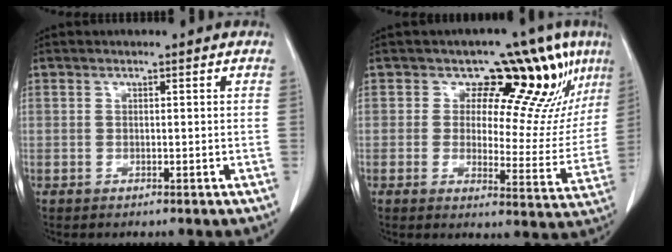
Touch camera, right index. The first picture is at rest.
{"total": 13.5, "force": [7.9, 5.7, 9.3], "torque": [-0.104, -0.014, 0.086]}